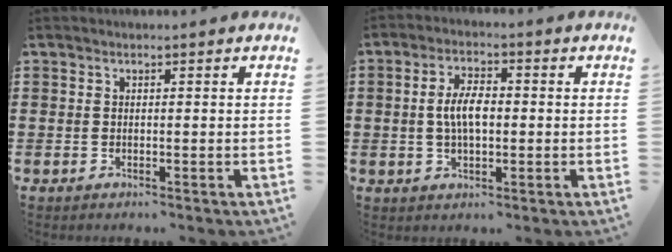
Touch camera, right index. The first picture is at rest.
{"total": 5.5, "force": [-0.1, 2.5, 4.9], "torque": [-0.099, 0.006, -0.006]}